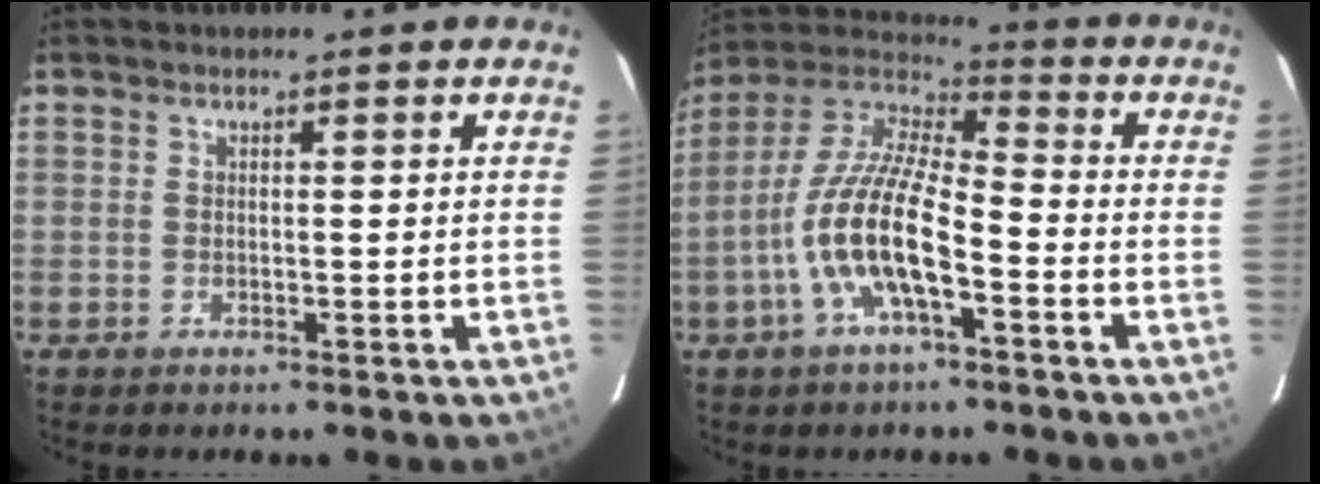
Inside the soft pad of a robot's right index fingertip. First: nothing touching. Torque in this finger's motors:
{"motor_torque": [1.32, -0.81, 1.05, 0.21]}